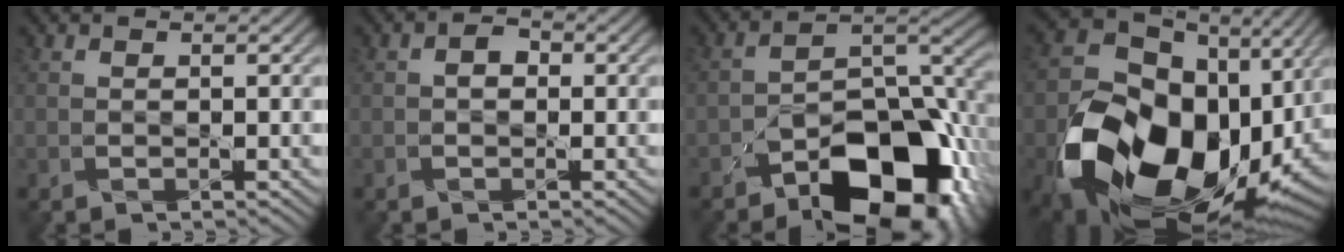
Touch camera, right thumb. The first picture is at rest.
{"total": 1.3, "force": [-0.3, 1.1, 0.8], "torque": [-0.015, 0.000, -0.010]}
{"total": 15.1, "force": [-9.4, 6.7, 9.7], "torque": [-0.143, -0.009, -0.162]}
{"total": 20.6, "force": [-4.6, 15.1, 13.2], "torque": [-0.296, -0.060, -0.050]}